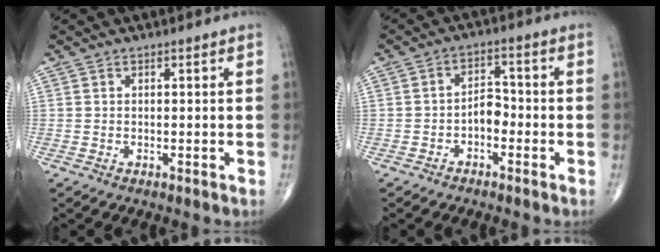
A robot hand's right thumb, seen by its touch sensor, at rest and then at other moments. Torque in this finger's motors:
{"motor_torque": [0.76, 0.64, 0.54, -0.28, 0.01]}